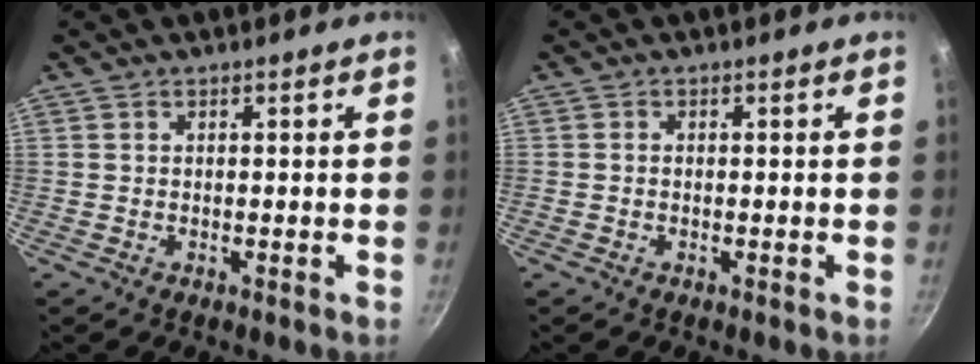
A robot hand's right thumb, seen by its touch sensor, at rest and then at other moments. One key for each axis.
{"total": 0.6, "fx": -0.1, "fy": 0.5, "fz": 0.3, "tx": -0.004, "ty": 0.003, "tz": -0.004}